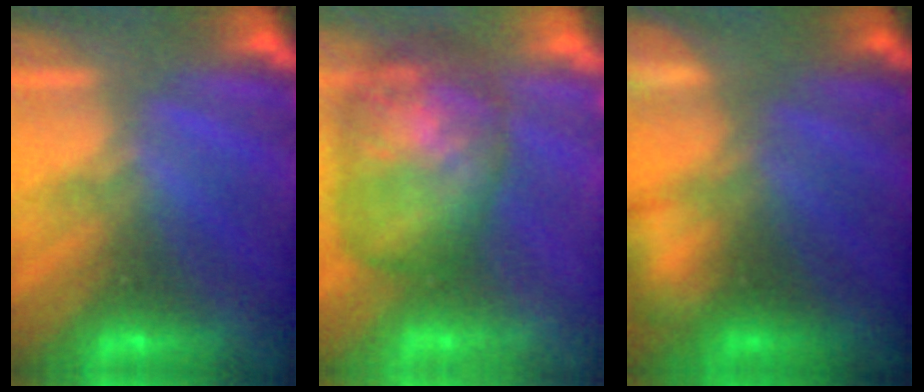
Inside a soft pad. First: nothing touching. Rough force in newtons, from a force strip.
{"total": 7.5}
{"total": 6.6}